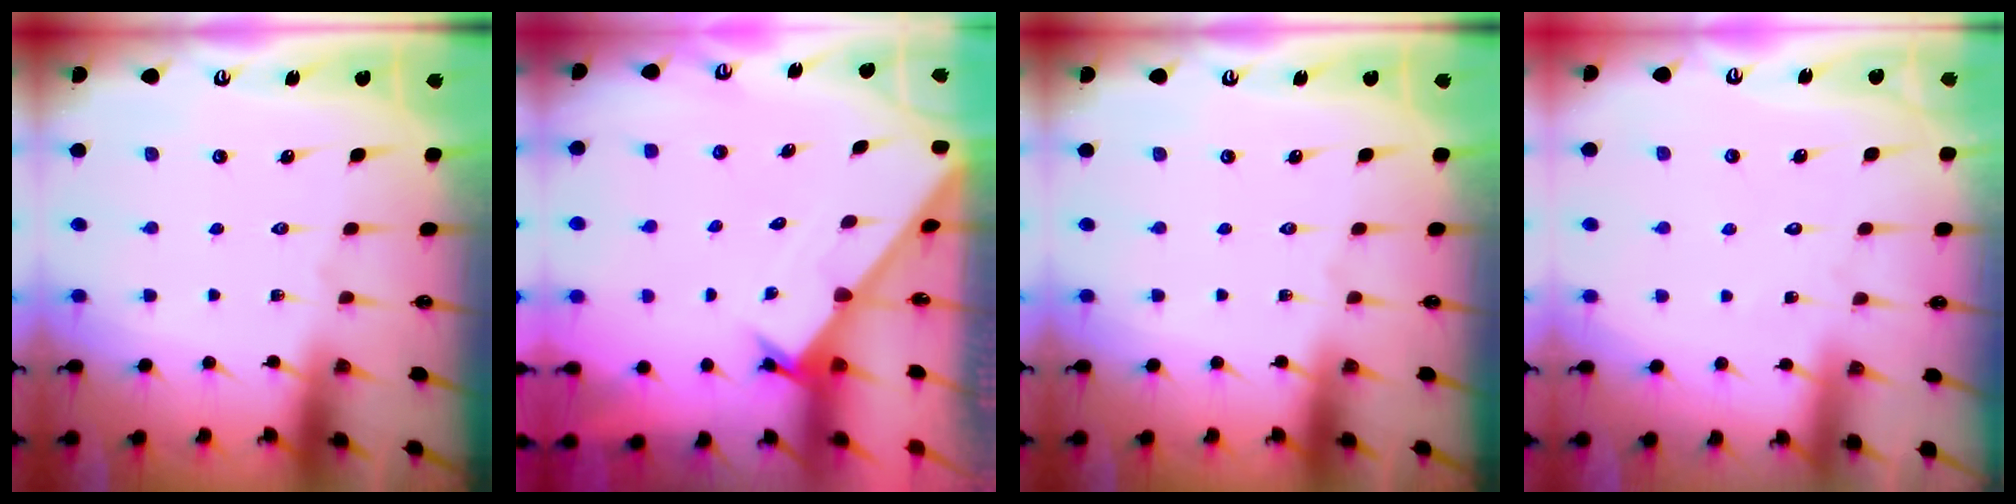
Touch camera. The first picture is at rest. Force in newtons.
{"total": 1.8, "press": 1.8, "slide": 0.1}
{"total": 0.0}
{"total": 3.5, "press": 3.5, "slide": 0.4}